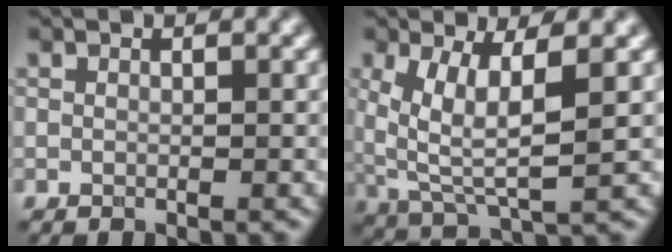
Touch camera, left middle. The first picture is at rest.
{"total": 6.5, "force": [1.5, 2.3, 5.9], "torque": [-0.128, -0.011, 0.032]}